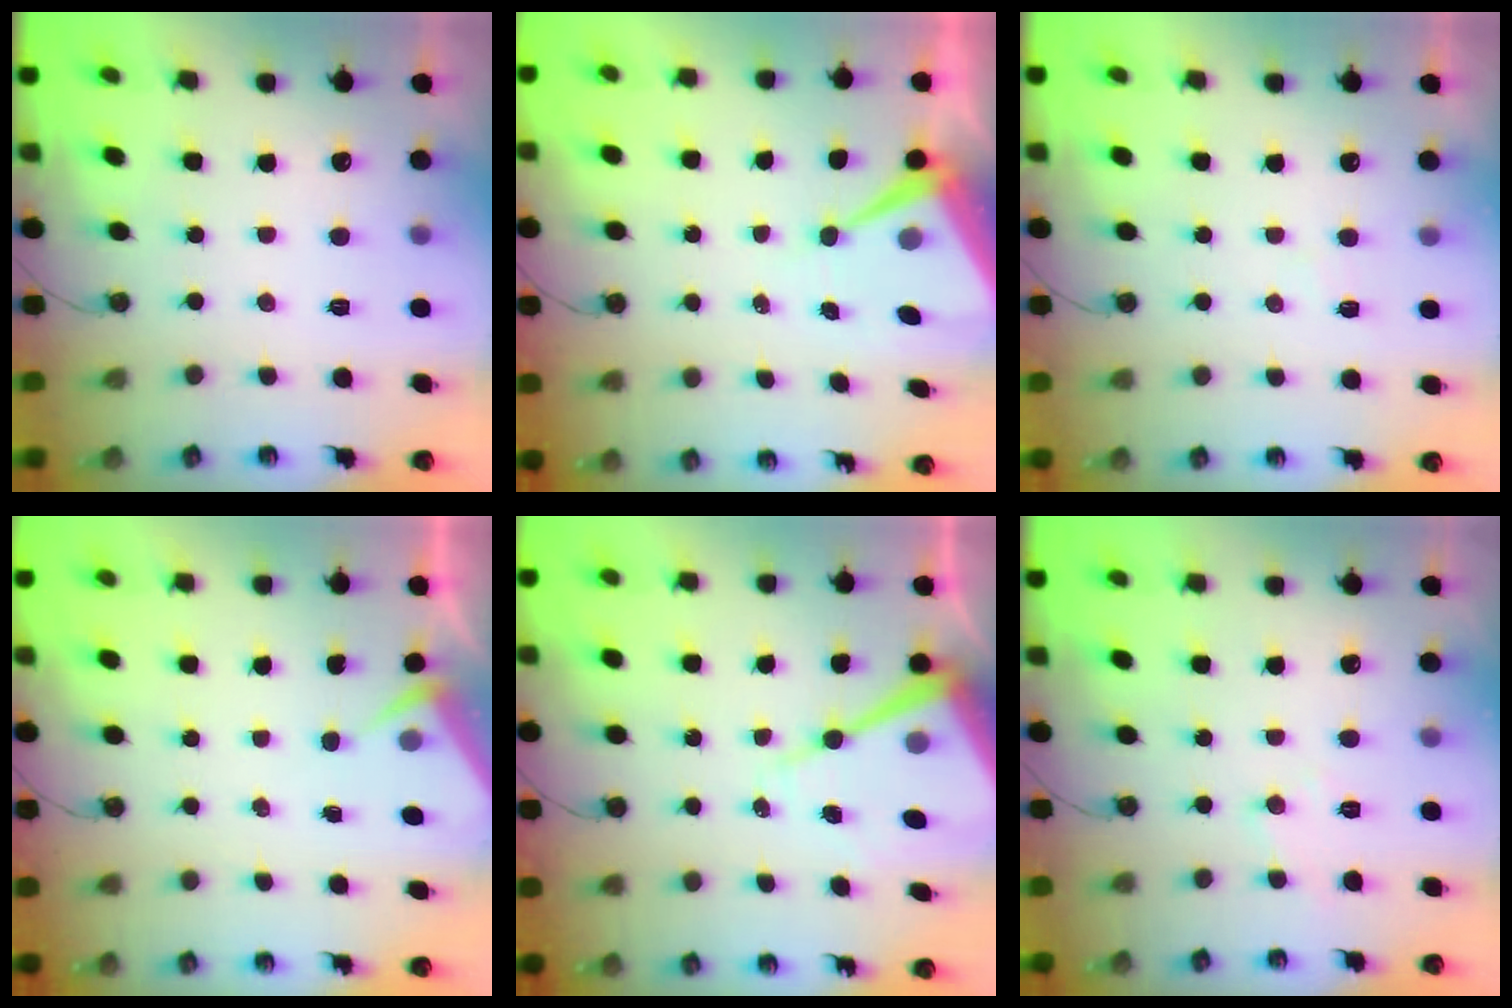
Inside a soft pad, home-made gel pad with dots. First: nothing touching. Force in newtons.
{"total": 8.7, "press": 8.7, "slide": 0.8}
{"total": 4.8, "press": 4.8, "slide": 0.7}
{"total": 3.6, "press": 3.5, "slide": 0.5}
{"total": 14.8, "press": 14.7, "slide": 1.6}
{"total": 6.7, "press": 6.7, "slide": 1.1}